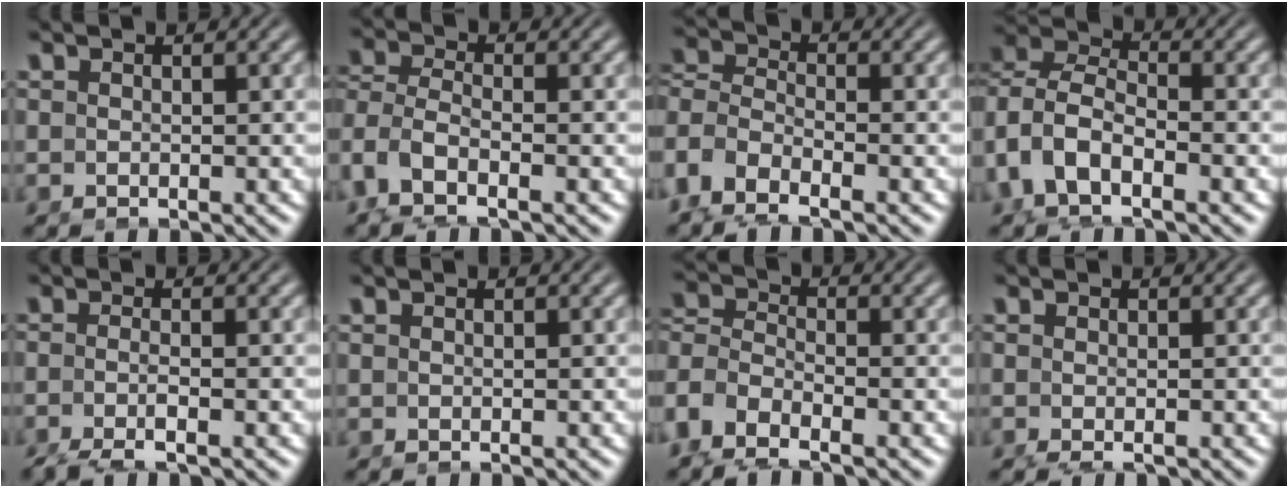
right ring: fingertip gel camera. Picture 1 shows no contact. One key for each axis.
{"total": 6.3, "fx": -1.9, "fy": 4.9, "fz": 3.6, "tx": -0.120, "ty": -0.038, "tz": -0.021}
{"total": 7.5, "fx": -2.4, "fy": 6.5, "fz": 2.9, "tx": -0.108, "ty": -0.037, "tz": -0.041}
{"total": 9.0, "fx": -0.2, "fy": 7.6, "fz": 4.7, "tx": -0.138, "ty": -0.024, "tz": -0.010}
{"total": 2.9, "fx": -2.0, "fy": 0.6, "fz": 2.1, "tx": -0.045, "ty": -0.014, "tz": -0.030}
{"total": 0.0}
{"total": 6.7, "fx": -2.2, "fy": 5.8, "fz": 2.6, "tx": -0.099, "ty": -0.034, "tz": -0.038}
{"total": 1.6, "fx": -1.0, "fy": 1.0, "fz": 0.7, "tx": -0.024, "ty": -0.016, "tz": -0.010}